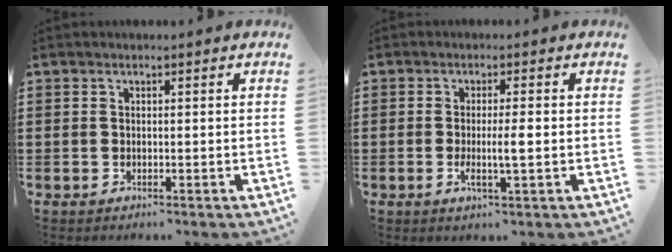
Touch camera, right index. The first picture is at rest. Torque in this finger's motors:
{"motor_torque": [0.96, -0.33, 0.36, 0.12]}